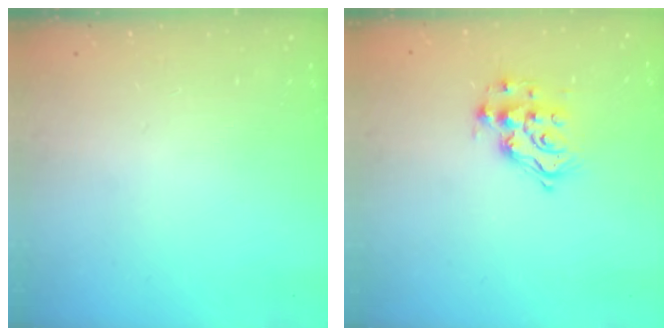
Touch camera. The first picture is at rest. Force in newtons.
{"total": 12.3, "press": 12.3, "slide": 0.9}